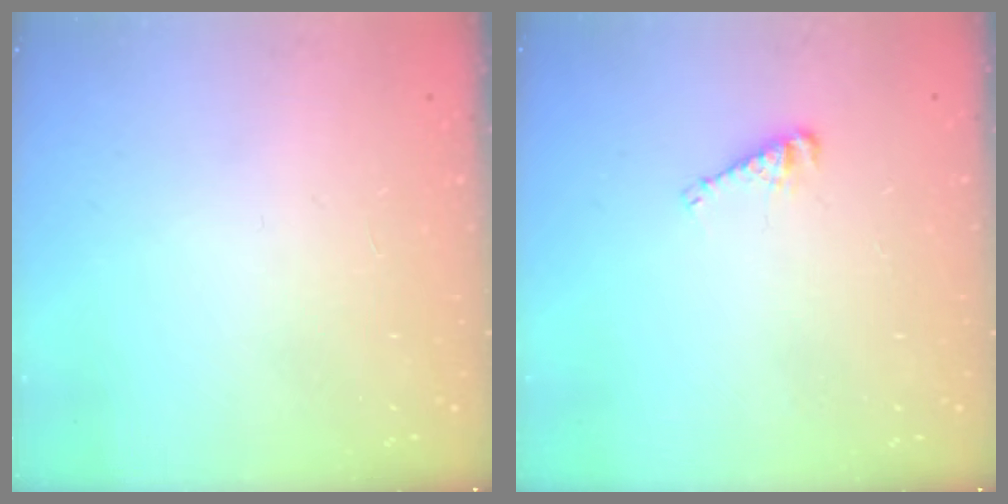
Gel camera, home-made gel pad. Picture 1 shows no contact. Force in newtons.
{"total": 4.6, "press": 4.6, "slide": 0.3}